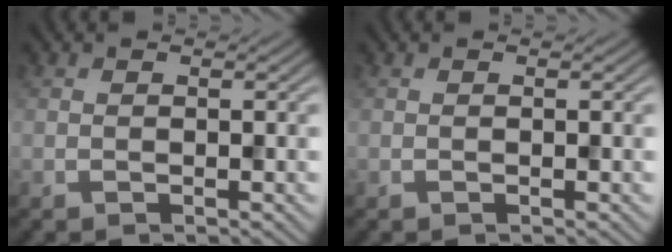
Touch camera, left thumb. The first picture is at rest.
{"total": 0.0}